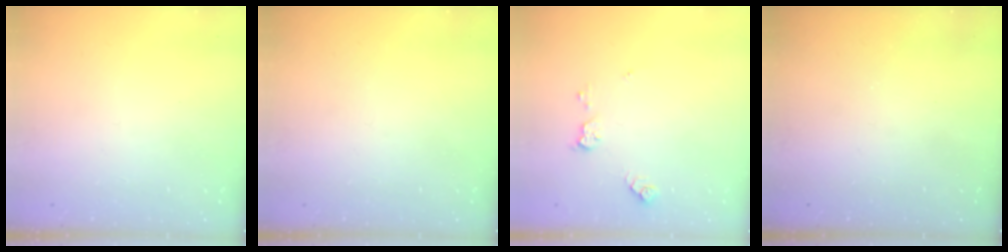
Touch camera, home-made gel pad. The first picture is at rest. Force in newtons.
{"total": 0.0}
{"total": 6.8, "press": 6.8, "slide": 0.5}
{"total": 0.0}